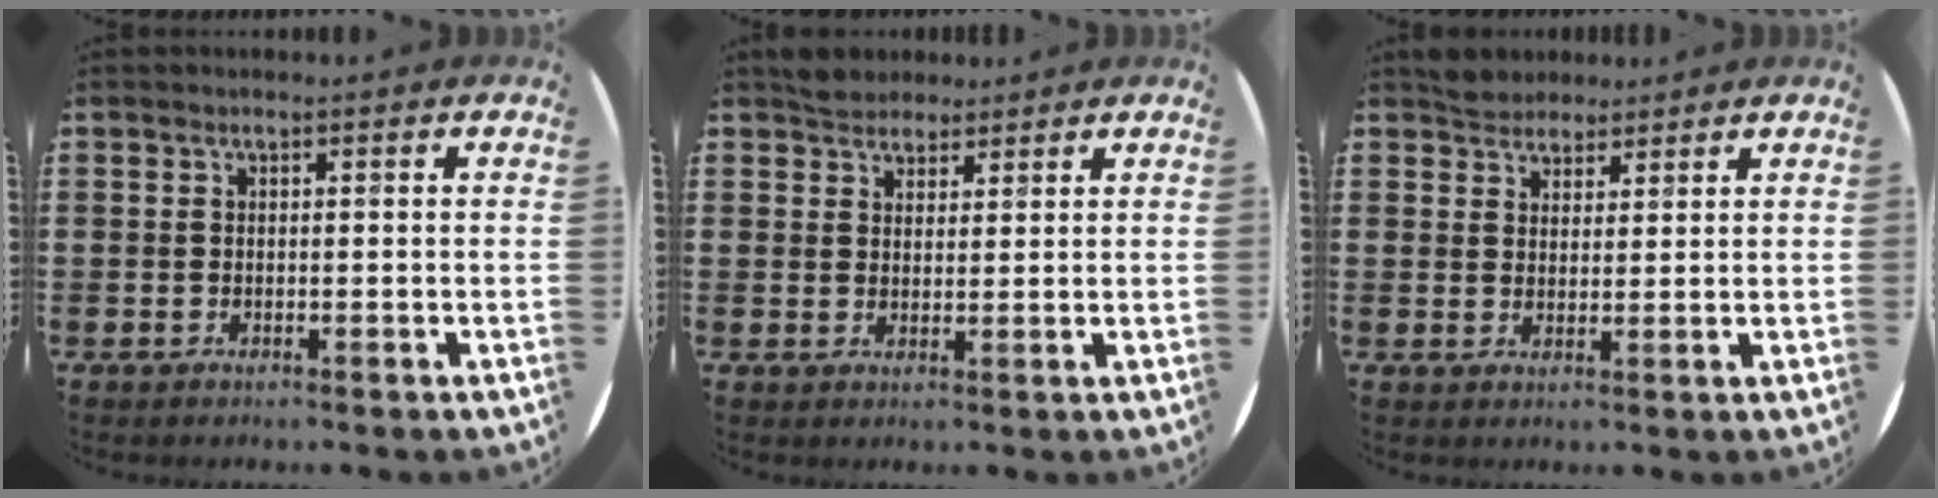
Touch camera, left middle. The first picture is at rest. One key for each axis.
{"total": 2.9, "fx": 2.7, "fy": 1.1, "fz": -0.2, "tx": 0.005, "ty": 0.003, "tz": 0.052}
{"total": 3.2, "fx": 3.0, "fy": 1.2, "fz": -0.3, "tx": -0.004, "ty": 0.002, "tz": 0.059}